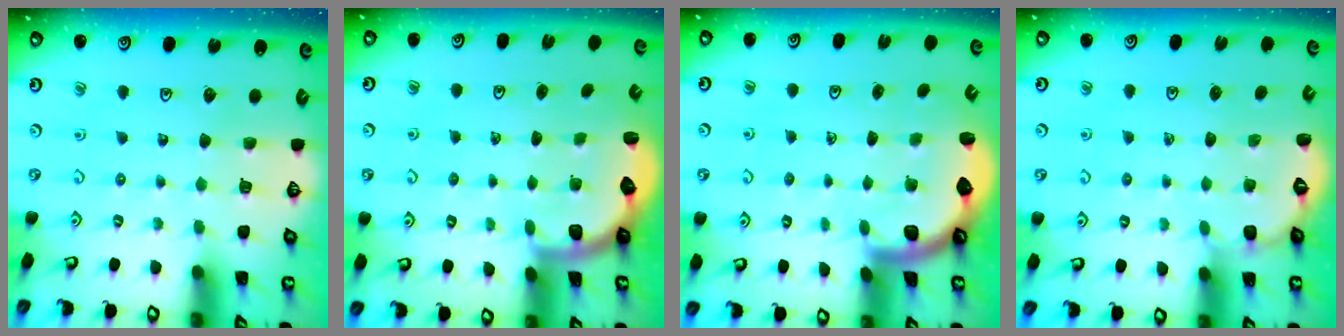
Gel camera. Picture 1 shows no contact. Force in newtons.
{"total": 2.3, "press": 2.0, "slide": 1.3}
{"total": 2.3, "press": 2.3, "slide": 0.4}
{"total": 2.9, "press": 2.8, "slide": 0.9}